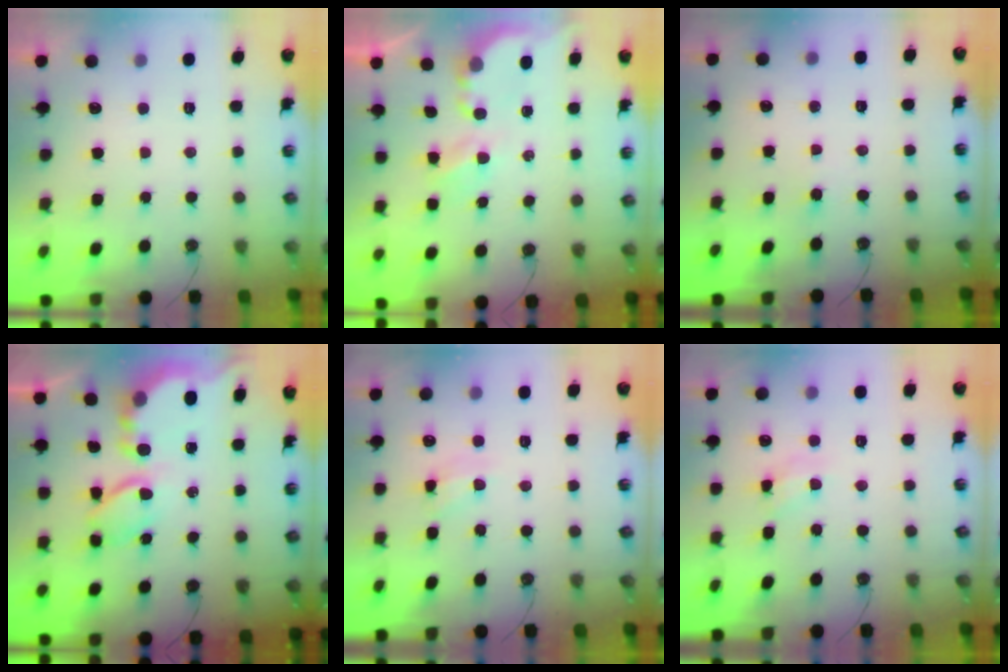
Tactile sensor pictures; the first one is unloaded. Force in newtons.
{"total": 4.0, "press": 4.0, "slide": 0.3}
{"total": 3.1, "press": 3.1, "slide": 0.5}
{"total": 8.8, "press": 8.7, "slide": 0.7}
{"total": 4.6, "press": 4.6, "slide": 0.3}
{"total": 5.1, "press": 5.0, "slide": 0.4}